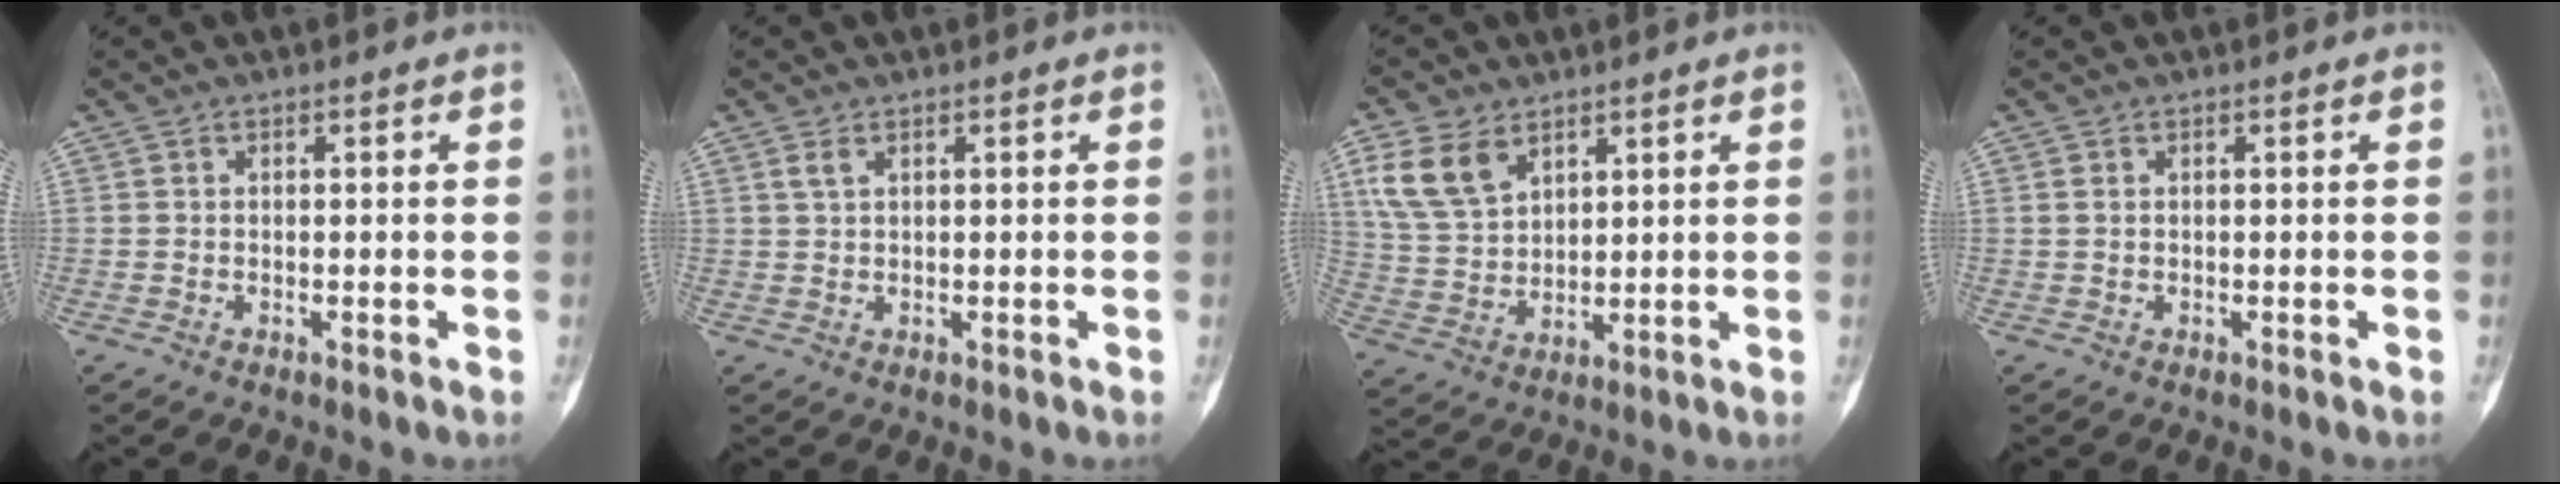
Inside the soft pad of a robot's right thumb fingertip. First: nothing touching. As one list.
[{"total": 1.6, "force": [0.9, 0.7, 1.0], "torque": [-0.023, 0.003, 0.023]}, {"total": 10.2, "force": [5.3, 6.4, 5.8], "torque": [-0.105, -0.014, 0.116]}, {"total": 0.8, "force": [0.3, 0.5, 0.5], "torque": [-0.014, 0.004, 0.008]}]